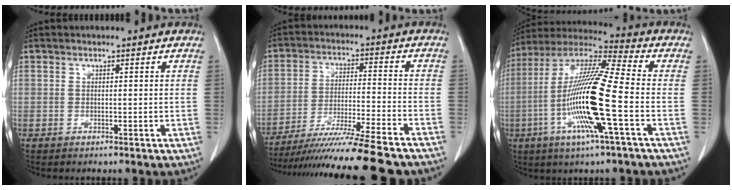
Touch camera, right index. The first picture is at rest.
{"total": 18.2, "force": [-16.0, -1.6, 8.7], "torque": [-0.140, -0.041, -0.254]}
{"total": 17.5, "force": [-4.4, 0.3, 17.0], "torque": [-0.343, -0.008, -0.093]}